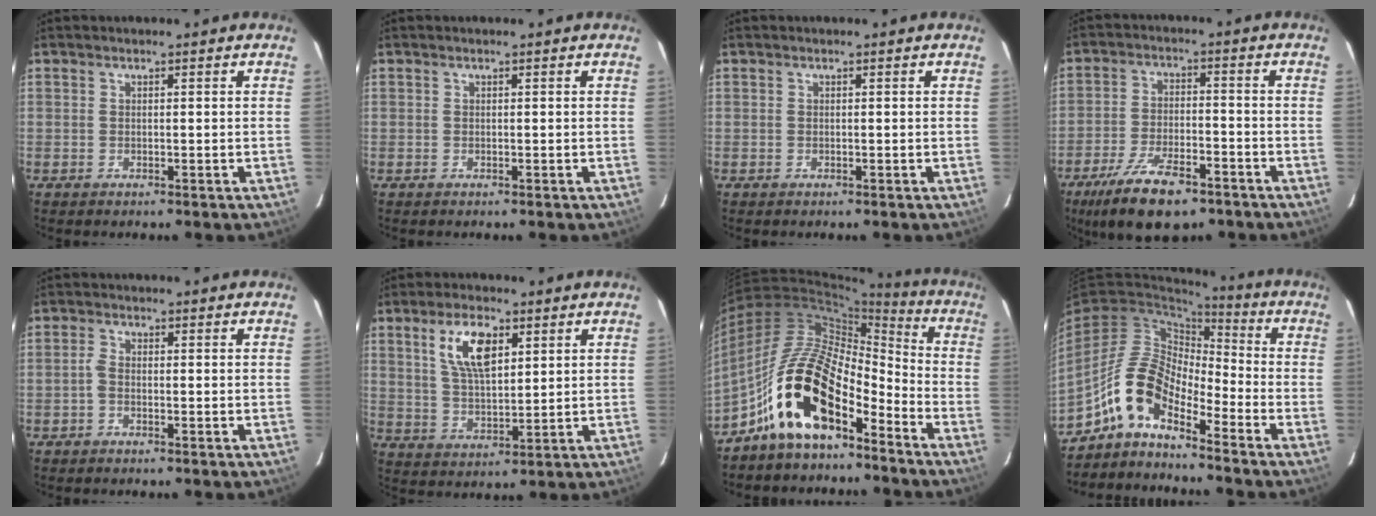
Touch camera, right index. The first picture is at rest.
{"total": 0.0}
{"total": 0.0}
{"total": 13.9, "force": [-9.4, 5.3, 8.8], "torque": [-0.194, -0.024, -0.160]}
{"total": 1.4, "force": [-0.7, 0.7, 1.0], "torque": [-0.027, 0.004, -0.018]}
{"total": 9.1, "force": [4.0, 4.0, 7.2], "torque": [-0.136, 0.009, 0.080]}
{"total": 18.0, "force": [-10.9, 7.4, 12.3], "torque": [-0.234, 0.013, -0.217]}
{"total": 10.5, "force": [-7.1, 3.7, 6.7], "torque": [-0.132, 0.021, -0.151]}